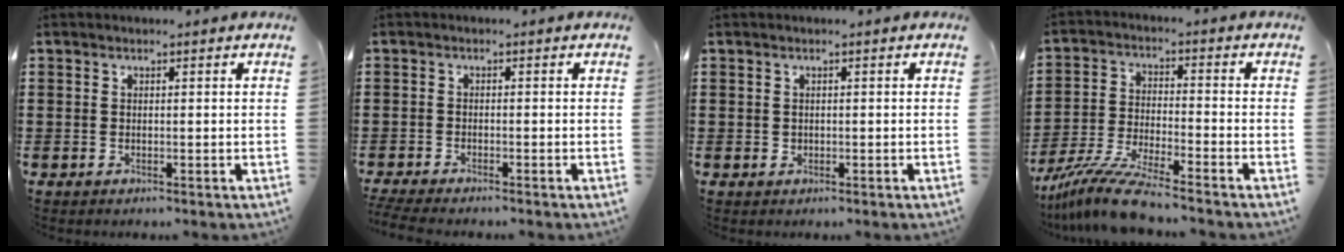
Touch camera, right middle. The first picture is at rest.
{"total": 2.0, "force": [-1.9, -0.2, 0.5], "torque": [-0.019, -0.007, -0.041]}
{"total": 0.6, "force": [0.1, 0.5, 0.1], "torque": [-0.003, 0.005, 0.002]}
{"total": 9.2, "force": [-8.2, 0.0, 4.2], "torque": [-0.090, -0.003, -0.160]}